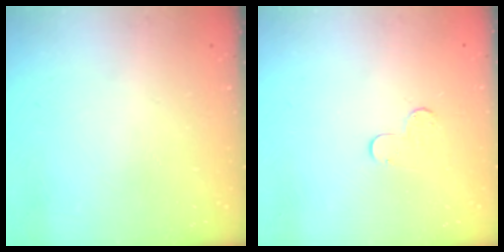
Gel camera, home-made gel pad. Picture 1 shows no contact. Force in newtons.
{"total": 5.5, "press": 5.5, "slide": 0.5}